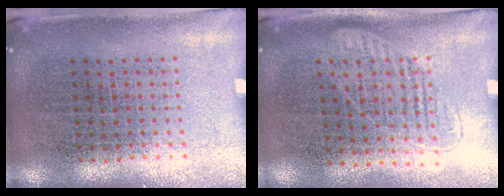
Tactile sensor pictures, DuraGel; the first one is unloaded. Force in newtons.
{"total": 1.2, "press": 1.0, "slide": 0.7}